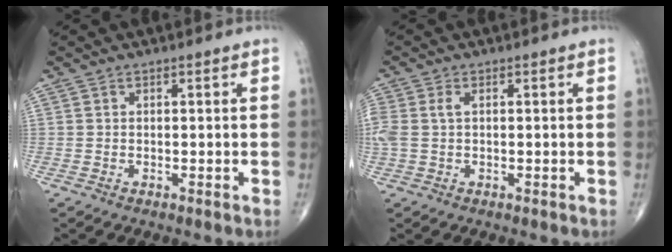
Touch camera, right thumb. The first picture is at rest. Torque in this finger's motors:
{"motor_torque": [0.12, 0.06, 0.51, 0.10, 0.13]}